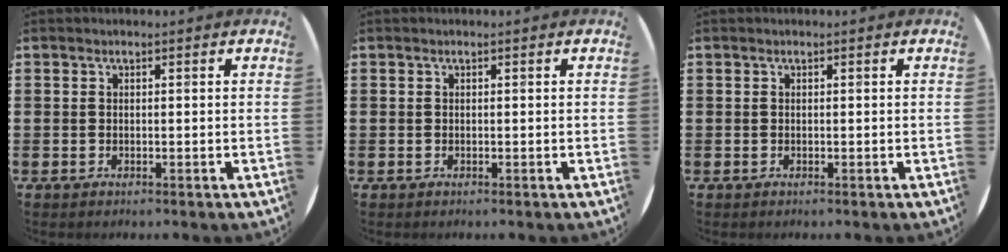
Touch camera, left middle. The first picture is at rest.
{"total": 0.0}
{"total": 0.0}